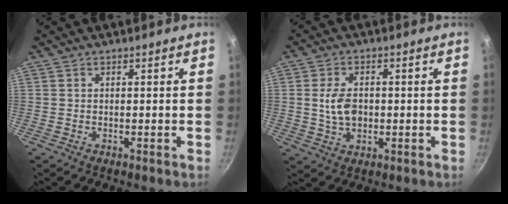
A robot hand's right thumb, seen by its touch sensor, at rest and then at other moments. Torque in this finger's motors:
{"motor_torque": [-0.53, 0.21, 0.23, 0.78, 0.01]}